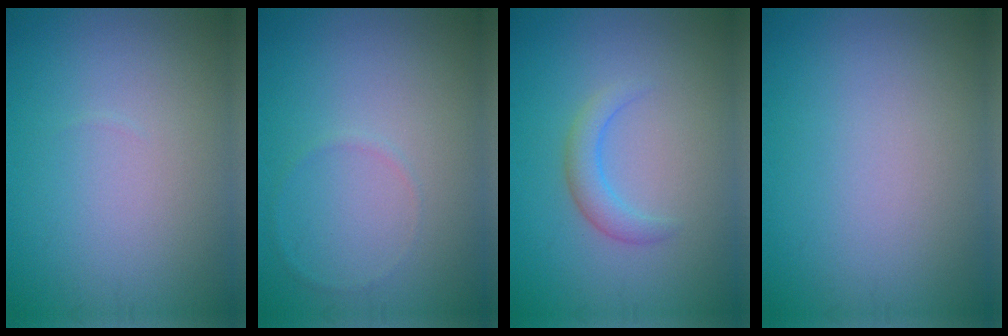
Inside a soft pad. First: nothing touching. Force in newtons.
{"total": 0.6, "press": 0.6, "slide": 0.1}
{"total": 2.1, "press": 2.1, "slide": 0.2}
{"total": 0.0}